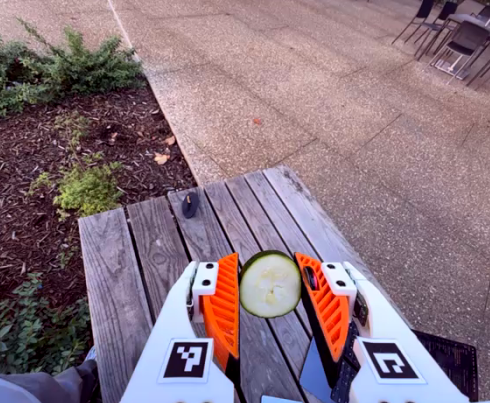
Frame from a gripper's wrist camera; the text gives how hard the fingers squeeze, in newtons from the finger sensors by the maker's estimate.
{"total": 6.3, "left": 6.2, "right": 6.4}